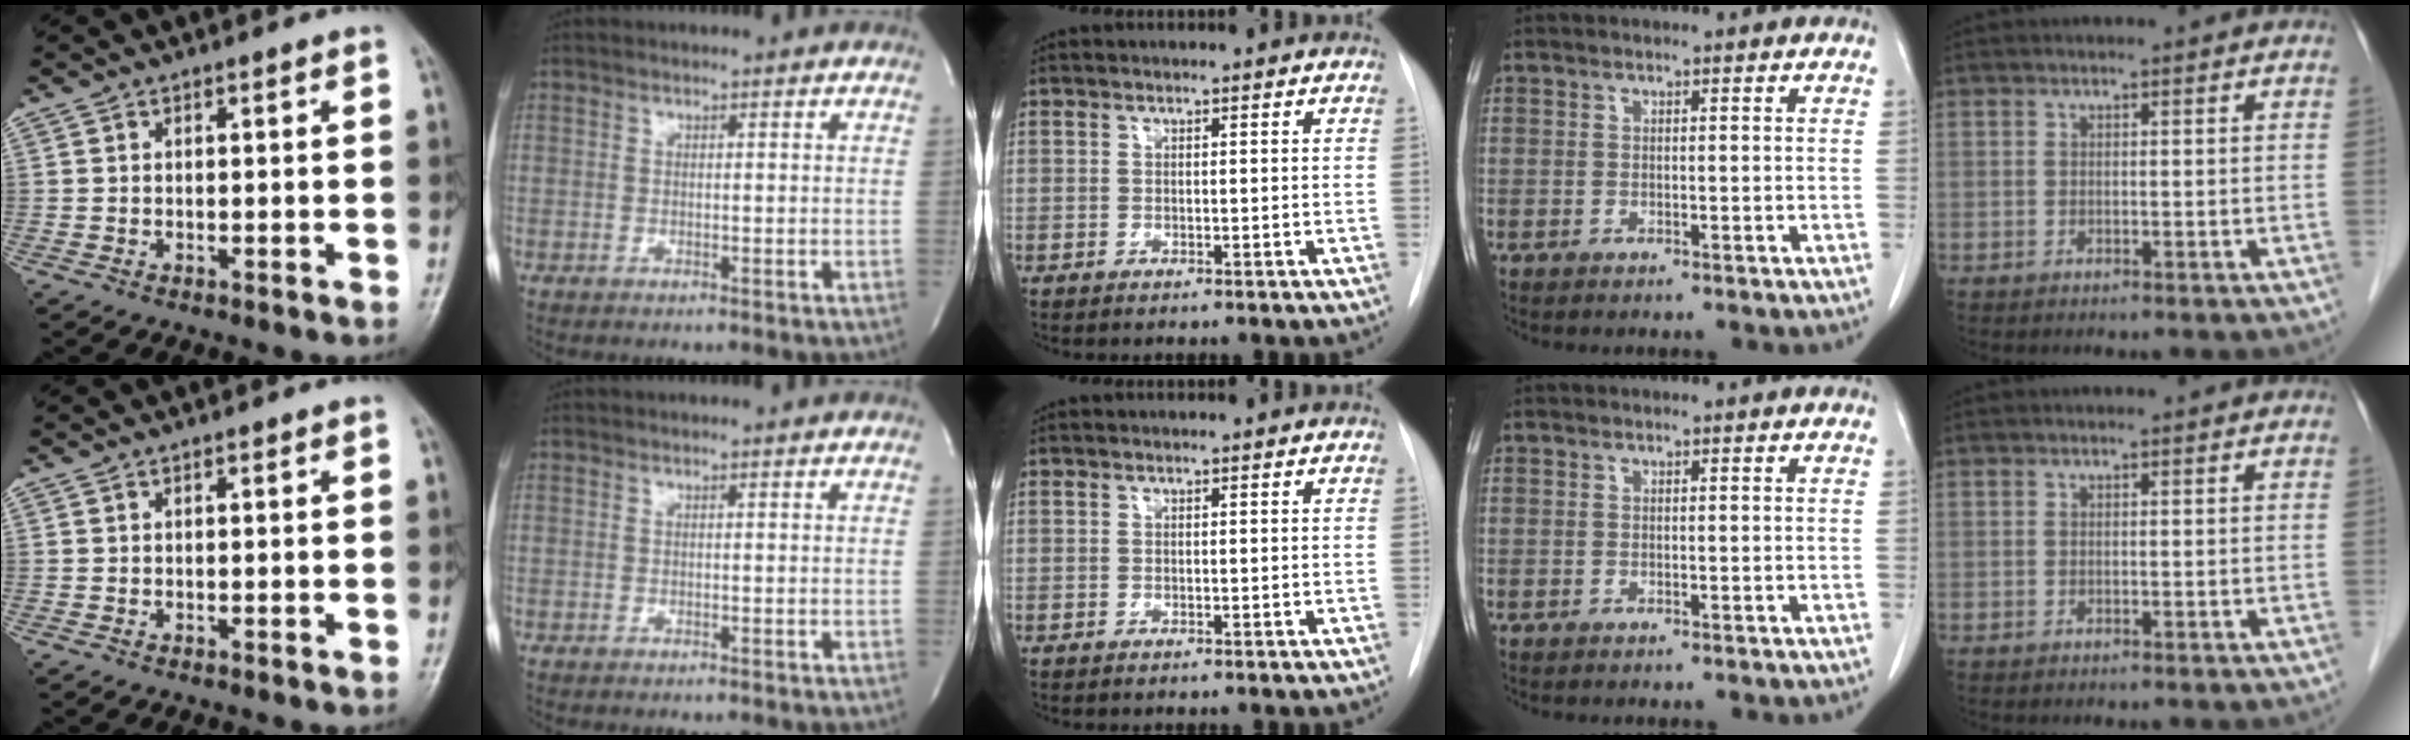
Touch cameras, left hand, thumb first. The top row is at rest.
{}